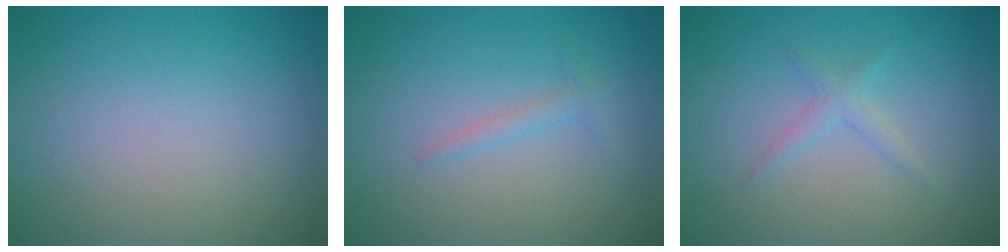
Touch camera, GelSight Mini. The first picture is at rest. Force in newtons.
{"total": 1.0, "press": 1.0, "slide": 0.1}
{"total": 1.3, "press": 1.3, "slide": 0.0}